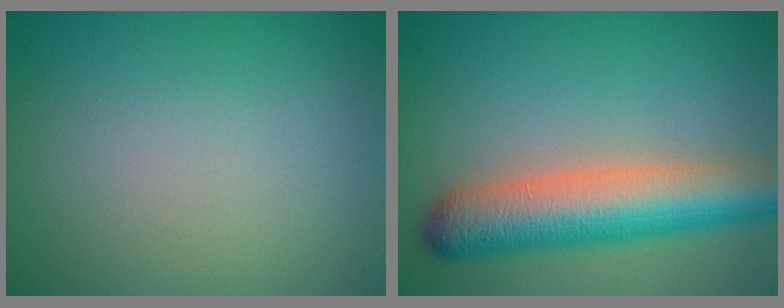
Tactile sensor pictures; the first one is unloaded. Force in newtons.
{"total": 7.7, "press": 7.7, "slide": 0.3}